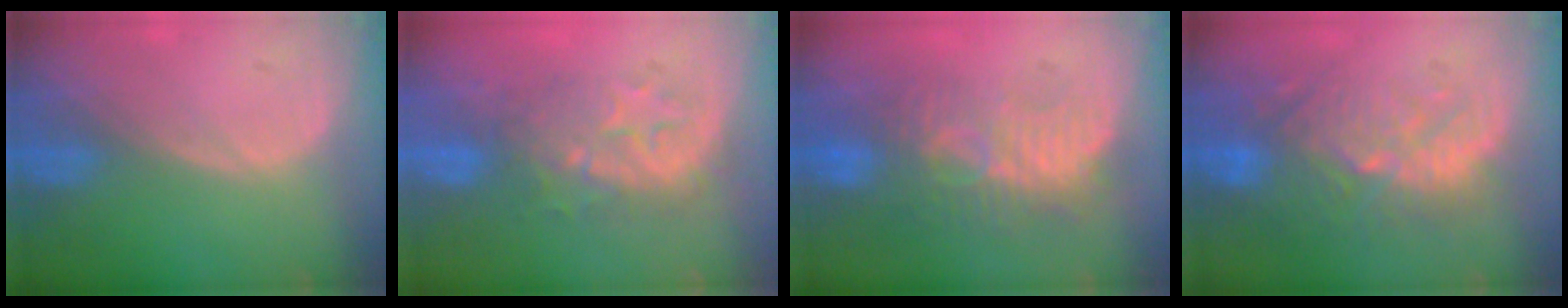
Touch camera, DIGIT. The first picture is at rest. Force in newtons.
{"total": 7.8, "press": 7.5, "slide": 2.1}
{"total": 9.1, "press": 8.5, "slide": 3.3}
{"total": 11.1, "press": 9.7, "slide": 5.4}